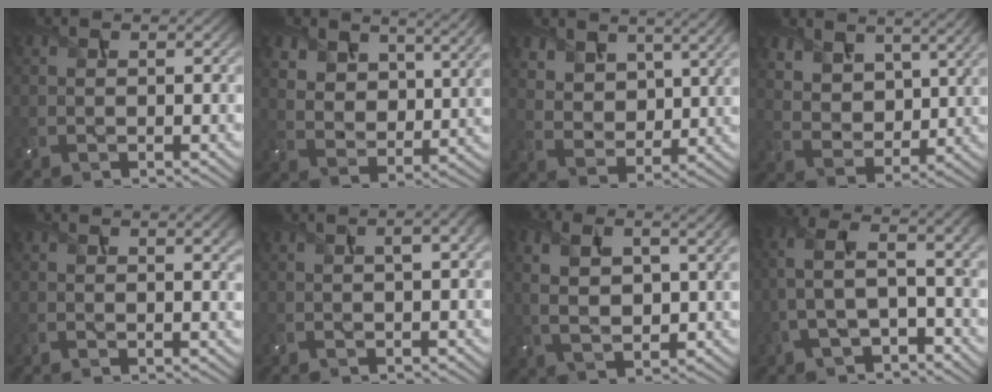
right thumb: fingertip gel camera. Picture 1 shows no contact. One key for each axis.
{"total": 9.2, "fx": 6.0, "fy": 5.1, "fz": 4.8, "tx": -0.112, "ty": -0.005, "tz": 0.102}
{"total": 7.9, "fx": 5.5, "fy": 4.3, "fz": 3.7, "tx": -0.099, "ty": -0.020, "tz": 0.110}
{"total": 9.0, "fx": 6.1, "fy": 4.9, "fz": 4.5, "tx": -0.125, "ty": -0.019, "tz": 0.120}
{"total": 1.9, "fx": 1.1, "fy": 0.5, "fz": 1.5, "tx": -0.024, "ty": -0.003, "tz": 0.020}
{"total": 2.2, "fx": 0.4, "fy": 0.4, "fz": 2.1, "tx": -0.035, "ty": 0.010, "tz": 0.005}
{"total": 8.2, "fx": 2.3, "fy": 3.8, "fz": 6.9, "tx": -0.157, "ty": -0.001, "tz": 0.039}
{"total": 8.5, "fx": -1.2, "fy": 4.0, "fz": 7.4, "tx": -0.176, "ty": 0.008, "tz": -0.030}